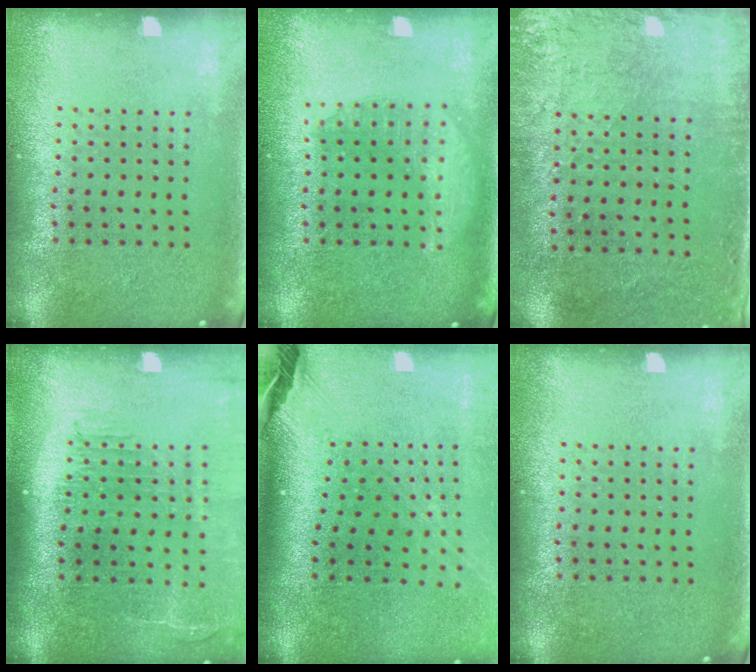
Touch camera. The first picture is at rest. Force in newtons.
{"total": 1.4, "press": 1.4, "slide": 0.2}
{"total": 2.8, "press": 2.3, "slide": 1.6}
{"total": 2.2, "press": 1.8, "slide": 1.3}
{"total": 2.8, "press": 2.0, "slide": 2.0}
{"total": 0.0}